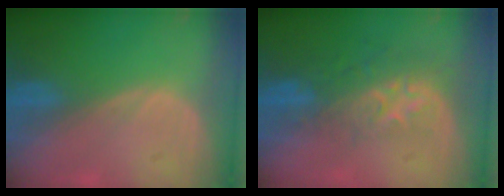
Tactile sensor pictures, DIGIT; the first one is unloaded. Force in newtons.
{"total": 8.8, "press": 7.2, "slide": 5.1}